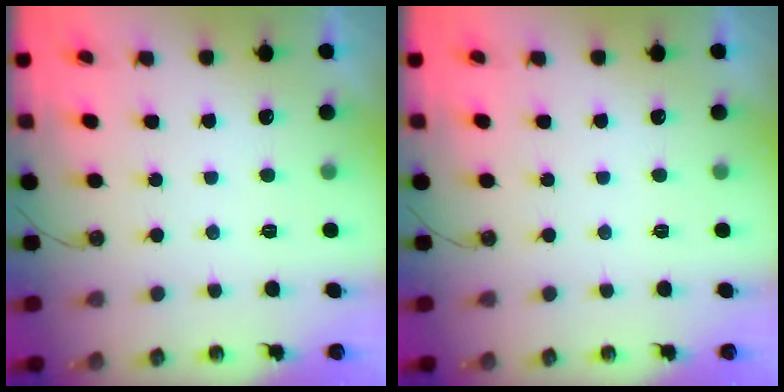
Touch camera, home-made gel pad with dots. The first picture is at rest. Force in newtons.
{"total": 0.0}